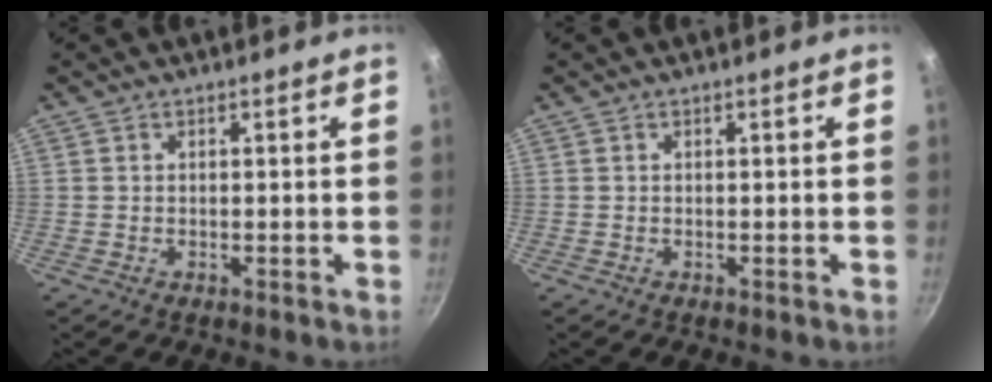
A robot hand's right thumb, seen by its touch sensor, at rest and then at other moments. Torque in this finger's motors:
{"motor_torque": [-0.04, -0.04, 0.09, -0.06, 0.00]}